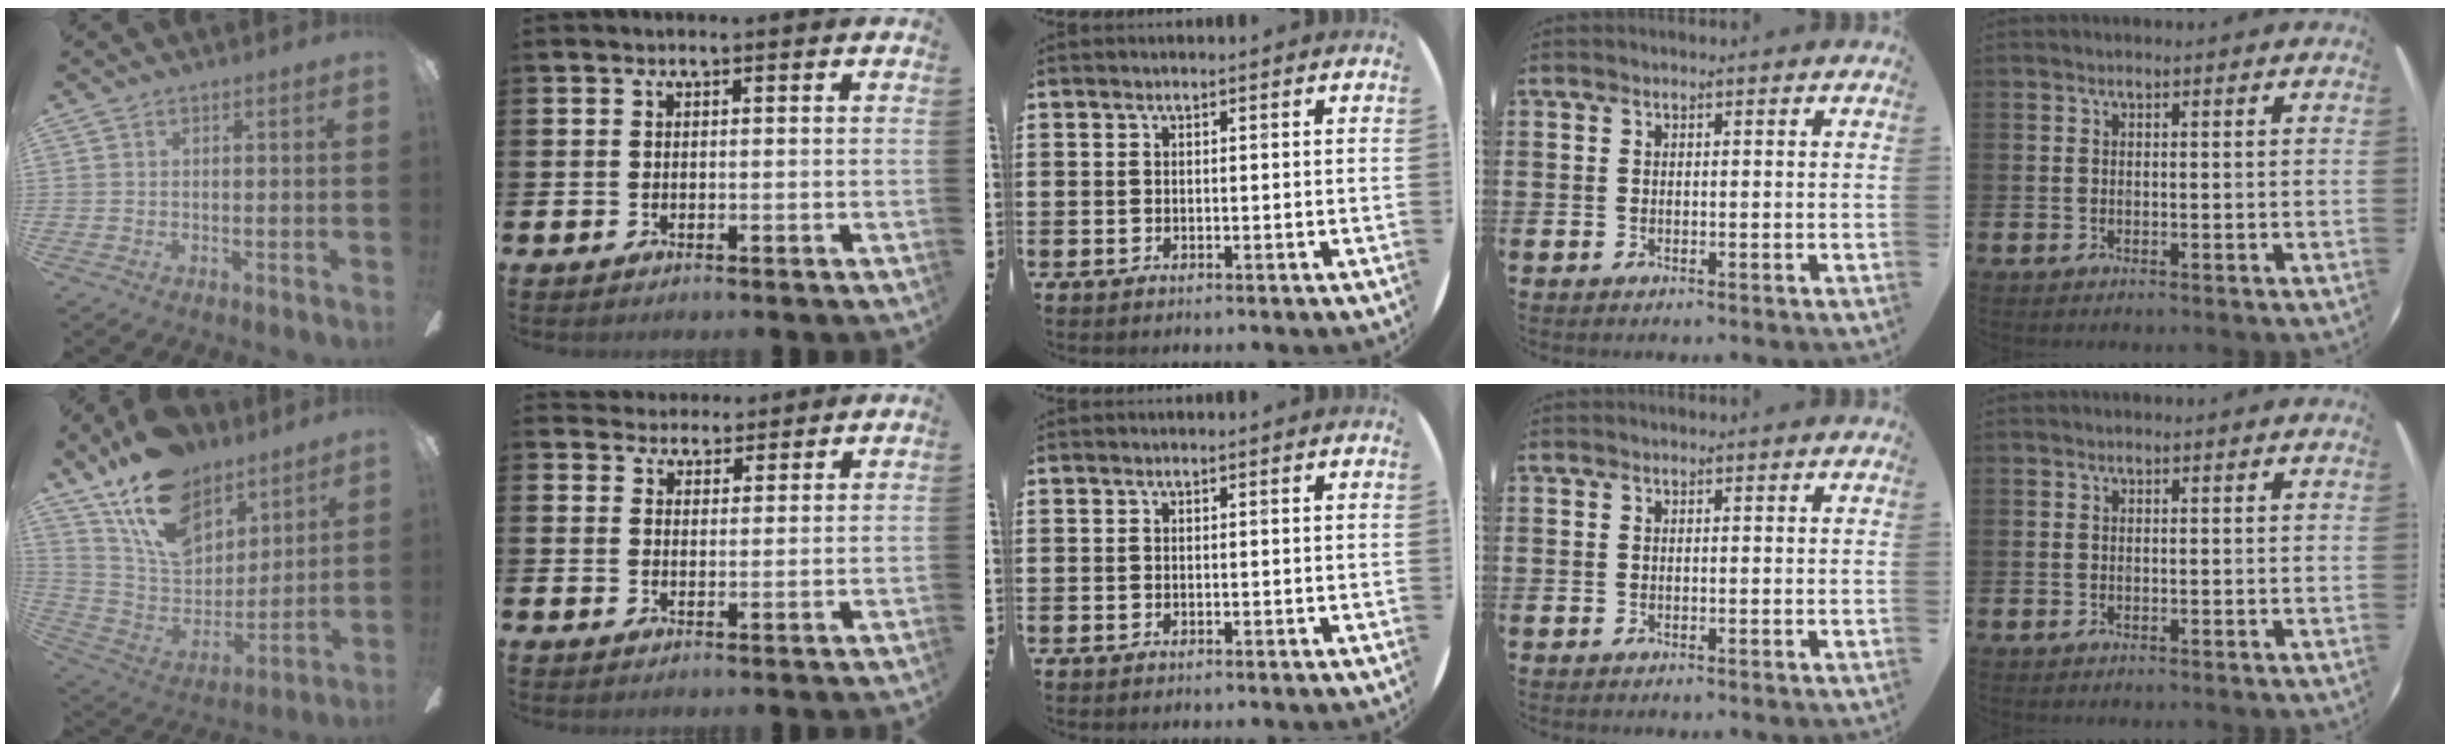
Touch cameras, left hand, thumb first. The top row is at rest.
{"thumb": {"total": 20.0, "force": [13.5, 11.4, 9.5], "torque": [-0.182, -0.073, 0.251]}, "index": {"total": 3.5, "force": [3.3, 1.2, -0.5], "torque": [-0.001, -0.017, 0.059]}}